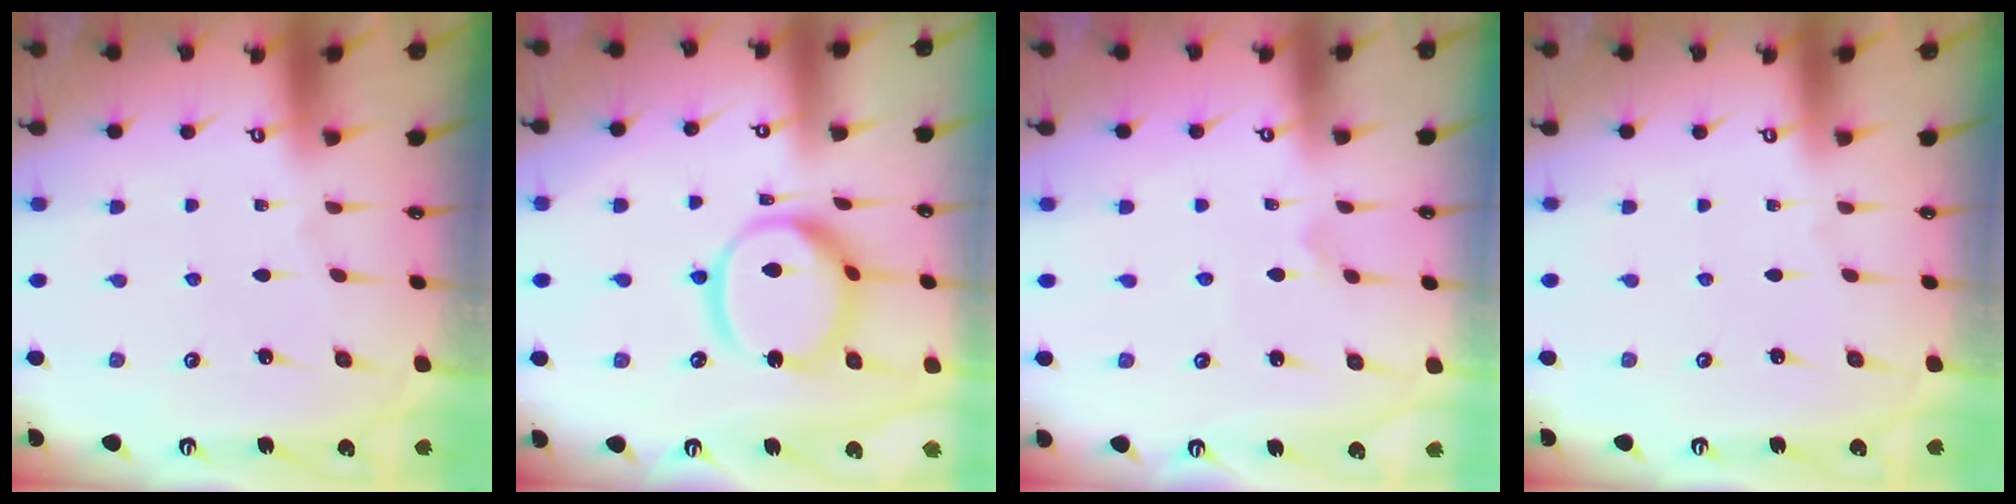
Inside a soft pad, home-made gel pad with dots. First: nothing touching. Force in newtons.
{"total": 15.0, "press": 14.9, "slide": 1.4}
{"total": 3.2, "press": 3.2, "slide": 0.1}
{"total": 0.0}